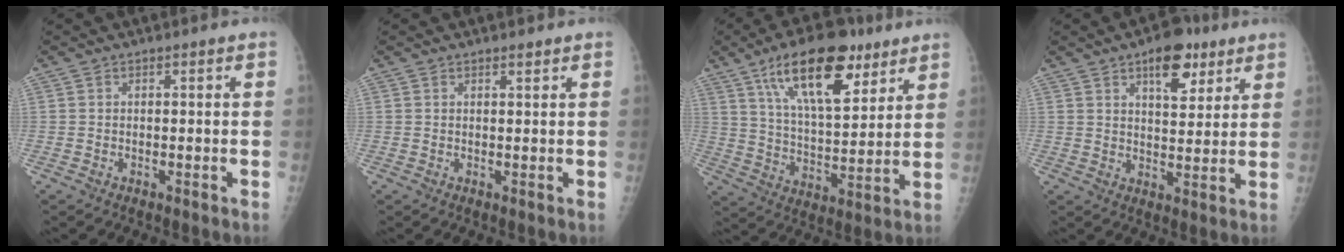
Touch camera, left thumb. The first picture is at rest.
{"total": 1.0, "force": [0.8, 0.4, 0.5], "torque": [-0.005, -0.006, 0.011]}
{"total": 19.2, "force": [10.9, 8.0, 13.7], "torque": [-0.192, -0.042, 0.187]}
{"total": 9.6, "force": [5.6, 4.6, 6.3], "torque": [-0.066, -0.026, 0.080]}